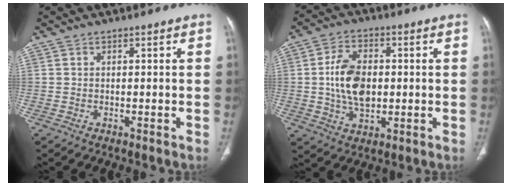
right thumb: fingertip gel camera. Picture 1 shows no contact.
{"total": 10.8, "force": [0.3, 6.8, 8.3], "torque": [-0.140, 0.002, 0.008]}